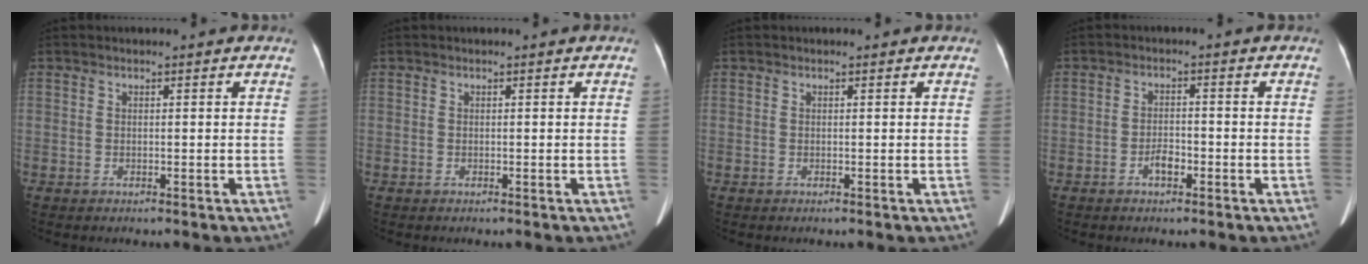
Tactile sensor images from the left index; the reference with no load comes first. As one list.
[{"total": 0.0}, {"total": 0.0}, {"total": 2.4, "force": [-1.3, 1.0, 1.7], "torque": [-0.030, 0.004, -0.022]}]